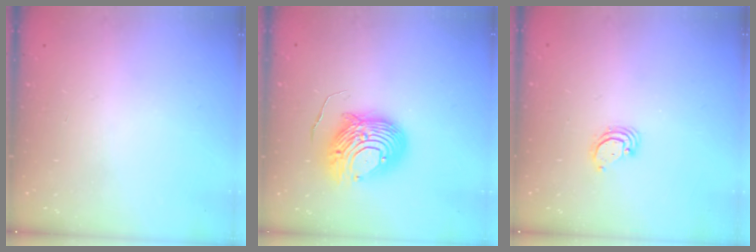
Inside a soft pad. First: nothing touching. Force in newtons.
{"total": 12.1, "press": 12.0, "slide": 1.2}
{"total": 2.9, "press": 2.9, "slide": 0.3}